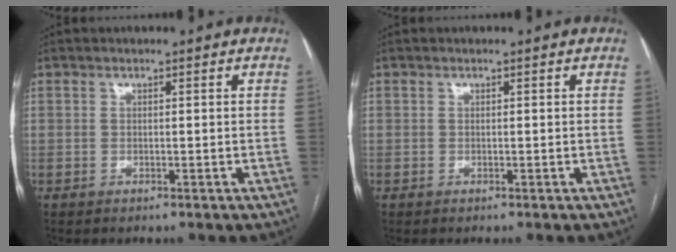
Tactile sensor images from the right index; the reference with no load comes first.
{"total": 0.0}